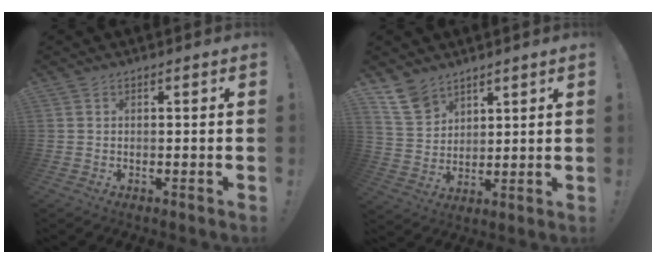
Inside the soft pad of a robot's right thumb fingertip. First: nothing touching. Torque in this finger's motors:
{"motor_torque": [0.05, 0.03, -0.94, -0.39, -0.19]}